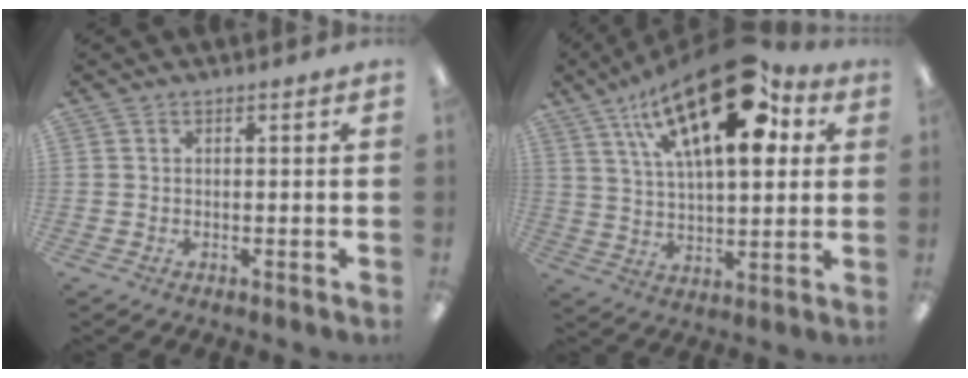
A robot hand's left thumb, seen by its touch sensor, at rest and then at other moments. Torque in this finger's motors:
{"motor_torque": [0.84, 1.22, 1.42, -1.35, 0.30]}